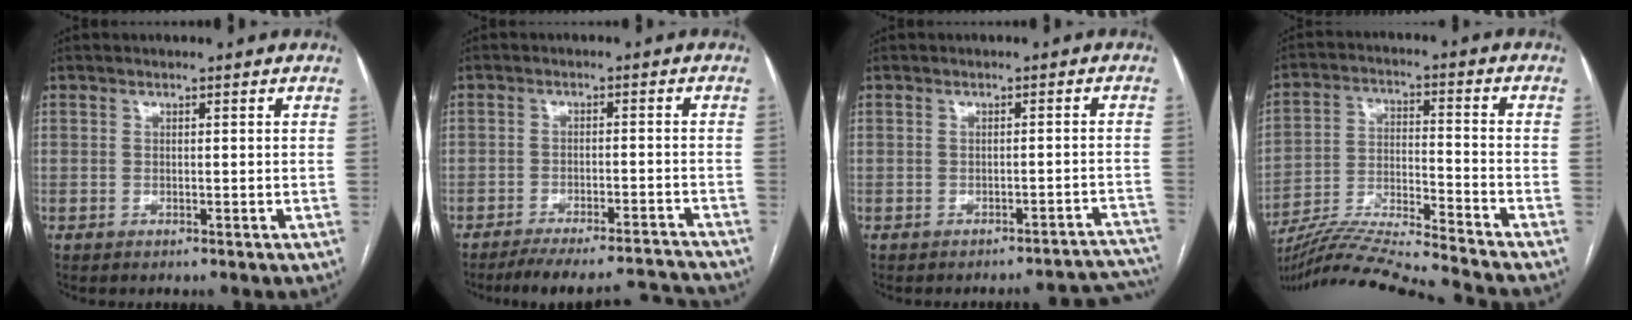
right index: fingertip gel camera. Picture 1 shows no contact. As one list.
[{"total": 14.2, "force": [-13.7, 1.2, 3.5], "torque": [-0.058, 0.012, -0.184]}, {"total": 9.8, "force": [-9.8, 0.5, 0.4], "torque": [0.027, 0.012, -0.104]}, {"total": 17.9, "force": [-16.7, -2.3, 6.0], "torque": [-0.109, -0.014, -0.283]}]